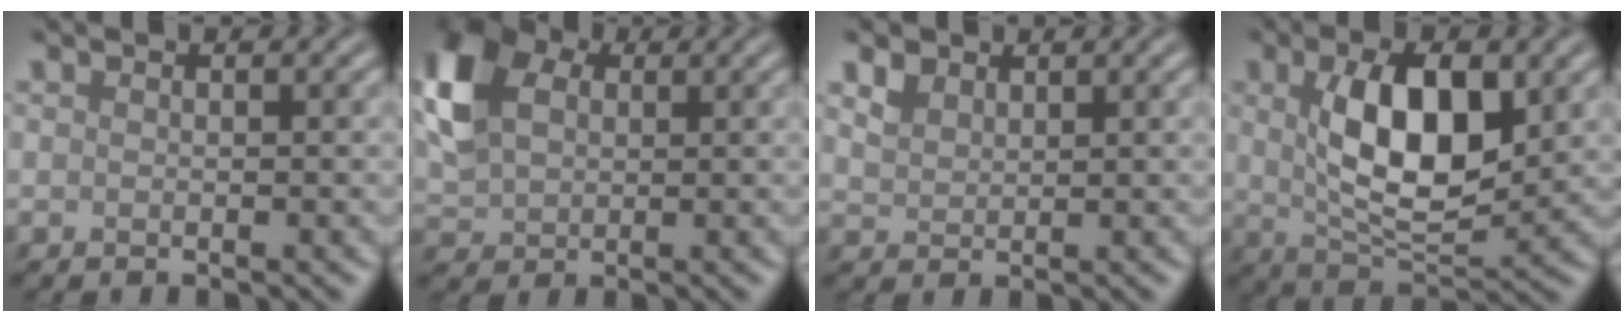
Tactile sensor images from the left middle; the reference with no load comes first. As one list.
[{"total": 8.0, "force": [2.4, 5.7, 5.1], "torque": [-0.142, 0.020, 0.043]}, {"total": 1.9, "force": [1.4, 1.2, 0.6], "torque": [-0.021, -0.002, 0.033]}, {"total": 8.7, "force": [1.8, 4.0, 7.5], "torque": [-0.135, -0.004, 0.036]}]